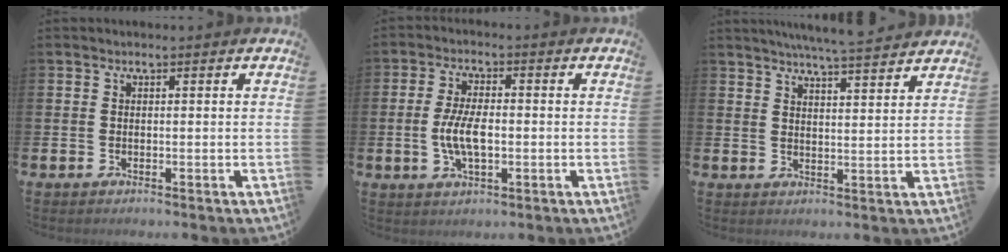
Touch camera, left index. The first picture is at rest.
{"total": 5.7, "force": [-0.6, 2.4, 5.1], "torque": [-0.101, -0.001, -0.014]}
{"total": 5.7, "force": [5.5, -0.8, 1.2], "torque": [-0.023, -0.037, 0.094]}